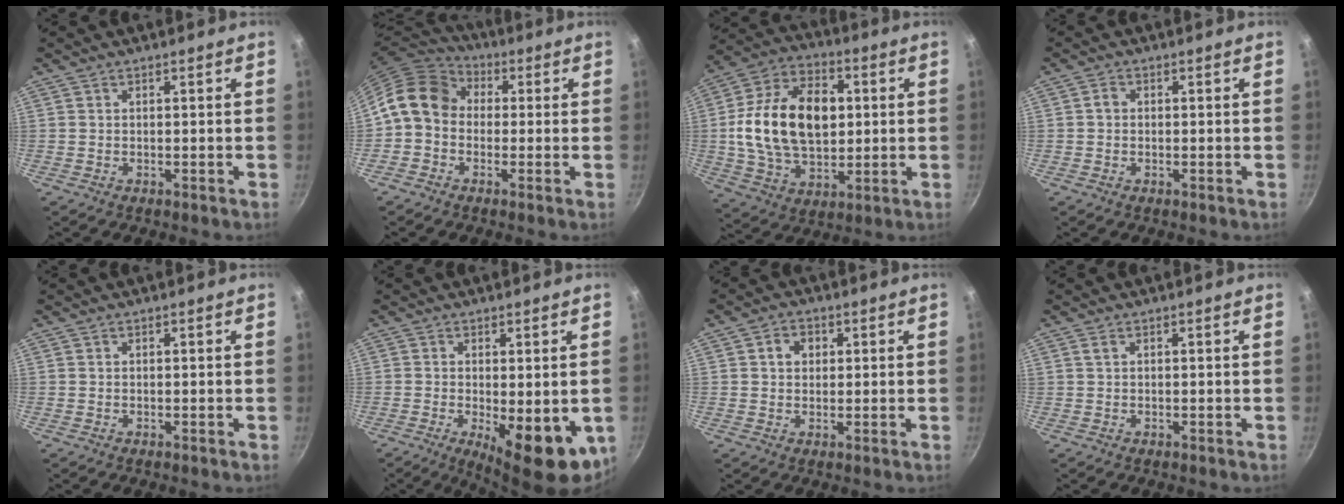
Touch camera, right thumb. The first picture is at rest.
{"total": 11.3, "force": [0.6, 9.3, 6.5], "torque": [-0.095, 0.032, -0.013]}
{"total": 21.3, "force": [1.9, 14.0, 15.9], "torque": [-0.258, 0.012, 0.030]}
{"total": 1.5, "force": [0.0, 1.3, 0.8], "torque": [-0.011, 0.009, -0.003]}
{"total": 0.0}
{"total": 12.2, "force": [-2.9, 4.6, 11.0], "torque": [-0.128, -0.011, -0.025]}
{"total": 3.9, "force": [1.0, 3.2, 2.0], "torque": [-0.013, 0.004, 0.013]}
{"total": 0.7, "force": [0.3, 0.3, 0.5], "torque": [-0.010, 0.002, 0.007]}